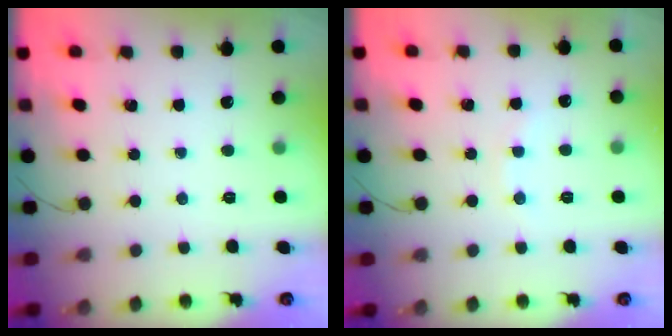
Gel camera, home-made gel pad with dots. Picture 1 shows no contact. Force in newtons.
{"total": 4.4, "press": 4.2, "slide": 1.1}